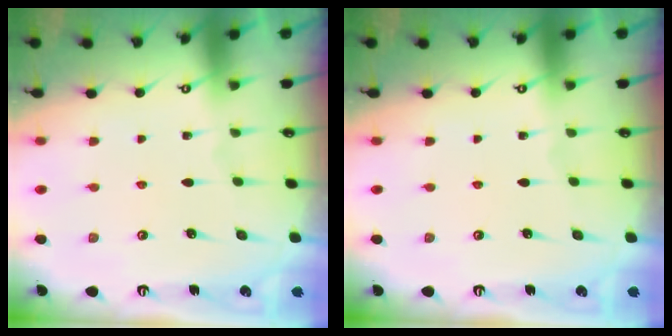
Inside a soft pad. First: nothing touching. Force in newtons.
{"total": 0.0}